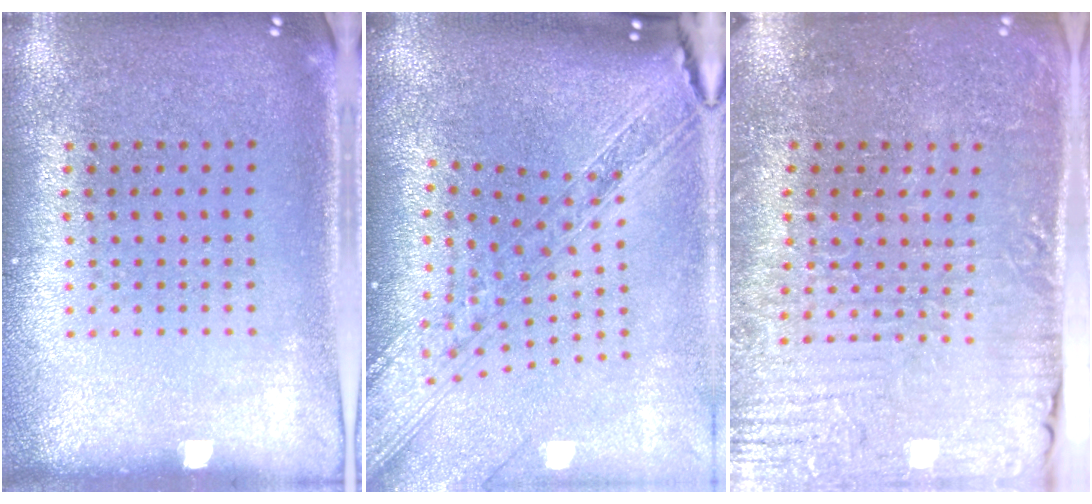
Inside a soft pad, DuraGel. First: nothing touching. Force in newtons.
{"total": 2.7, "press": 2.1, "slide": 1.6}
{"total": 3.9, "press": 3.8, "slide": 0.5}